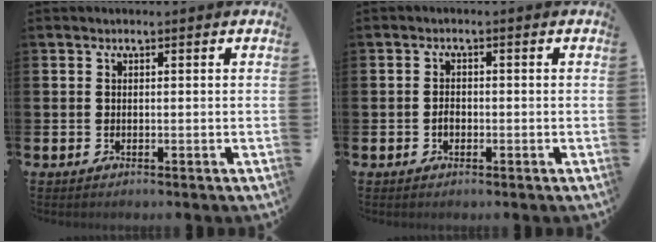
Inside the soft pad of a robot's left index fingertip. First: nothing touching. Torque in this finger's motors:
{"motor_torque": [0.31, 0.18, 0.04, 0.04]}